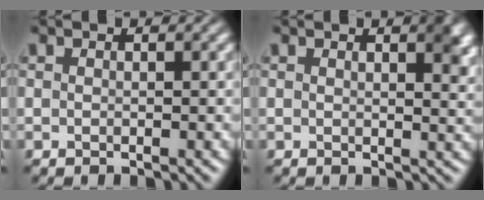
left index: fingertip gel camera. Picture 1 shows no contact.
{"total": 2.6, "force": [1.5, 0.8, 1.9], "torque": [-0.018, -0.002, 0.023]}